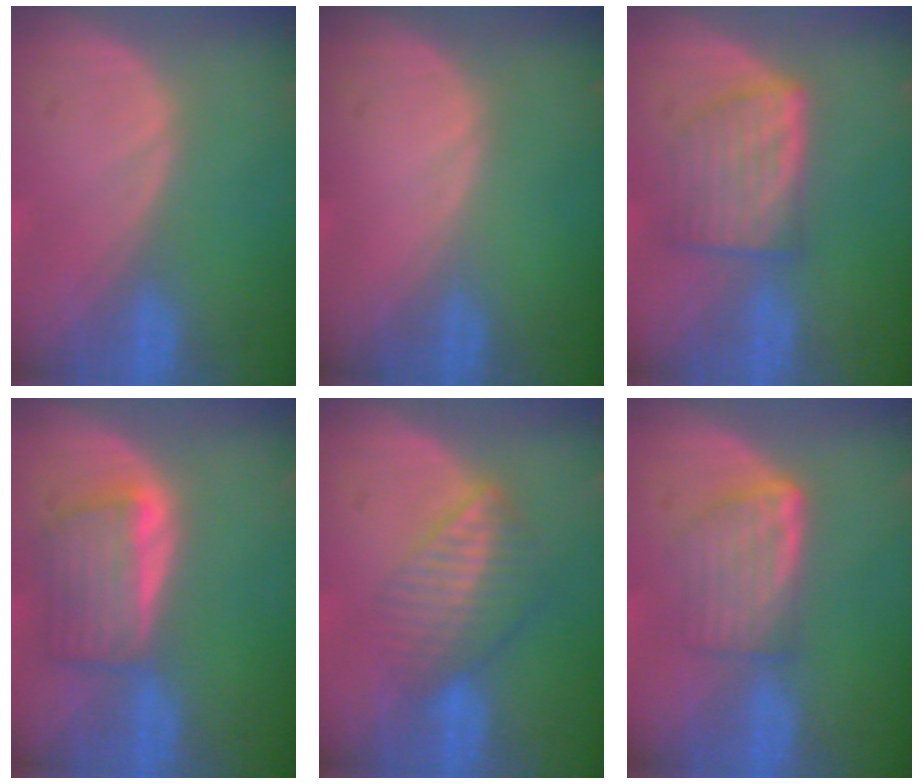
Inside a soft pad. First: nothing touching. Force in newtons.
{"total": 0.0}
{"total": 6.0, "press": 5.8, "slide": 1.7}
{"total": 5.7, "press": 5.6, "slide": 1.1}
{"total": 6.7, "press": 5.7, "slide": 3.5}
{"total": 5.8, "press": 5.3, "slide": 2.4}